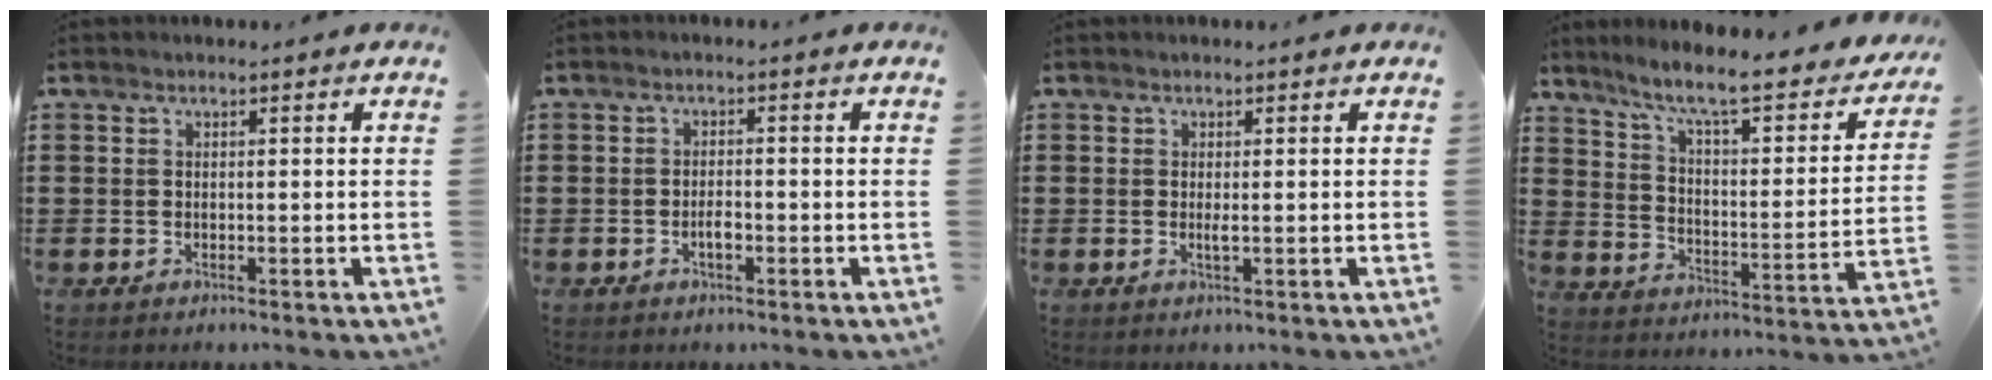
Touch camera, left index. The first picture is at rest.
{"total": 1.9, "force": [-0.8, 0.7, 1.6], "torque": [-0.031, 0.002, -0.015]}
{"total": 1.2, "force": [0.0, 0.1, 1.2], "torque": [-0.021, -0.004, -0.001]}
{"total": 8.6, "force": [7.1, 0.4, 4.9], "torque": [-0.116, -0.054, 0.113]}